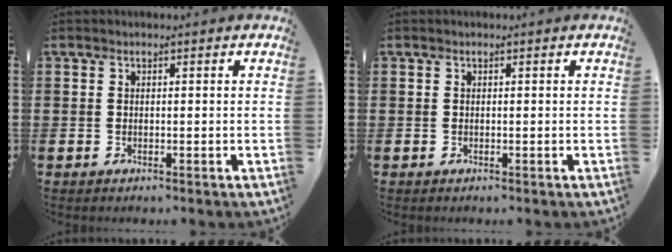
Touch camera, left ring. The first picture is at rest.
{"total": 0.0}